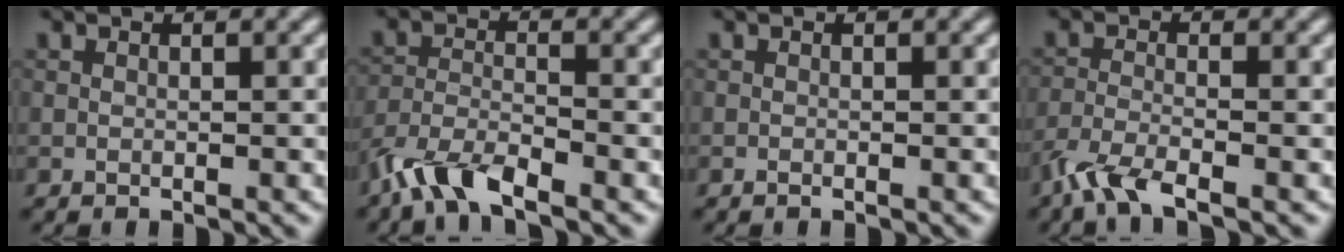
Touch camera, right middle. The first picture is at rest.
{"total": 4.8, "force": [-3.9, 1.1, 2.7], "torque": [-0.055, -0.005, -0.084]}
{"total": 0.0}
{"total": 3.8, "force": [-2.9, 0.7, 2.3], "torque": [-0.055, -0.008, -0.070]}